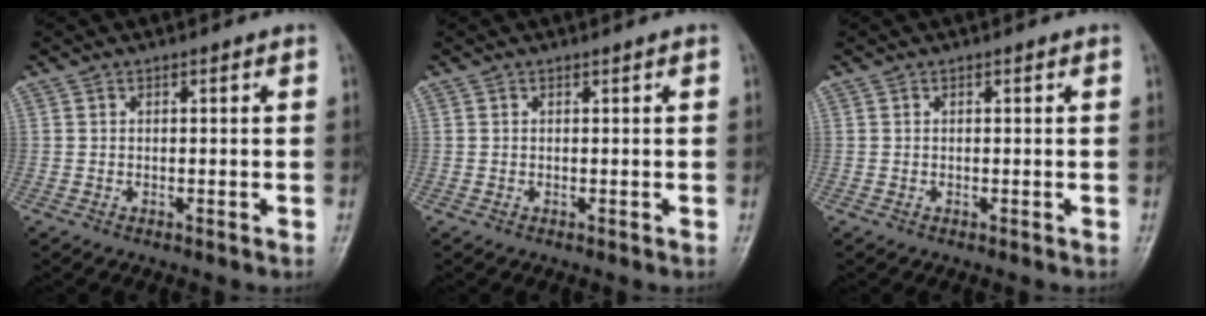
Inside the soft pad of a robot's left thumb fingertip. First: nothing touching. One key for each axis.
{"total": 0.0}
{"total": 0.0}